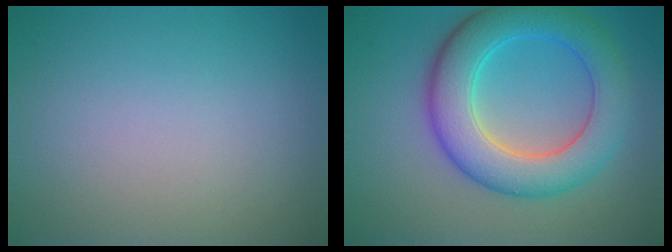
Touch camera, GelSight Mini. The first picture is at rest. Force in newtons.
{"total": 7.7, "press": 7.7, "slide": 0.1}